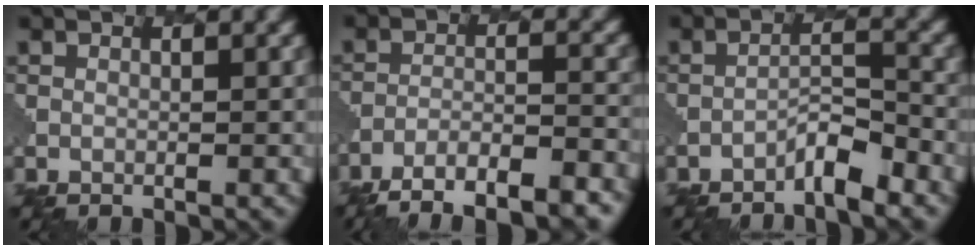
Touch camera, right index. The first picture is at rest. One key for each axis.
{"total": 7.7, "fx": -6.4, "fy": 1.7, "fz": 3.9, "tx": -0.060, "ty": -0.007, "tz": -0.103}
{"total": 2.6, "fx": -2.2, "fy": 0.3, "fz": 1.4, "tx": -0.026, "ty": 0.011, "tz": -0.044}